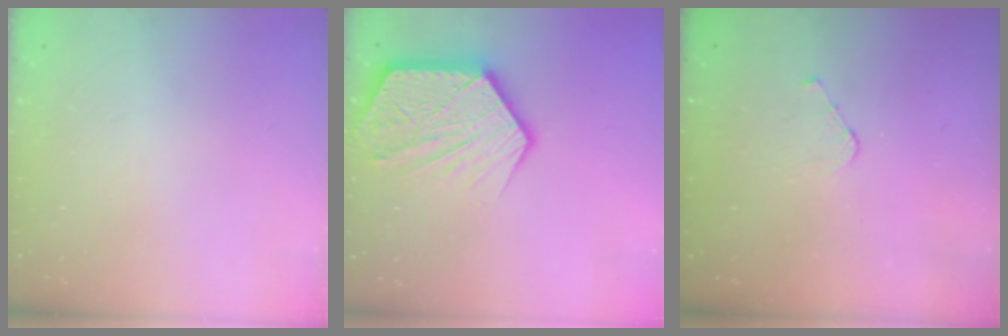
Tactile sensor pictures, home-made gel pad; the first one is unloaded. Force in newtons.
{"total": 22.8, "press": 22.8, "slide": 1.9}
{"total": 3.5, "press": 3.5, "slide": 0.3}